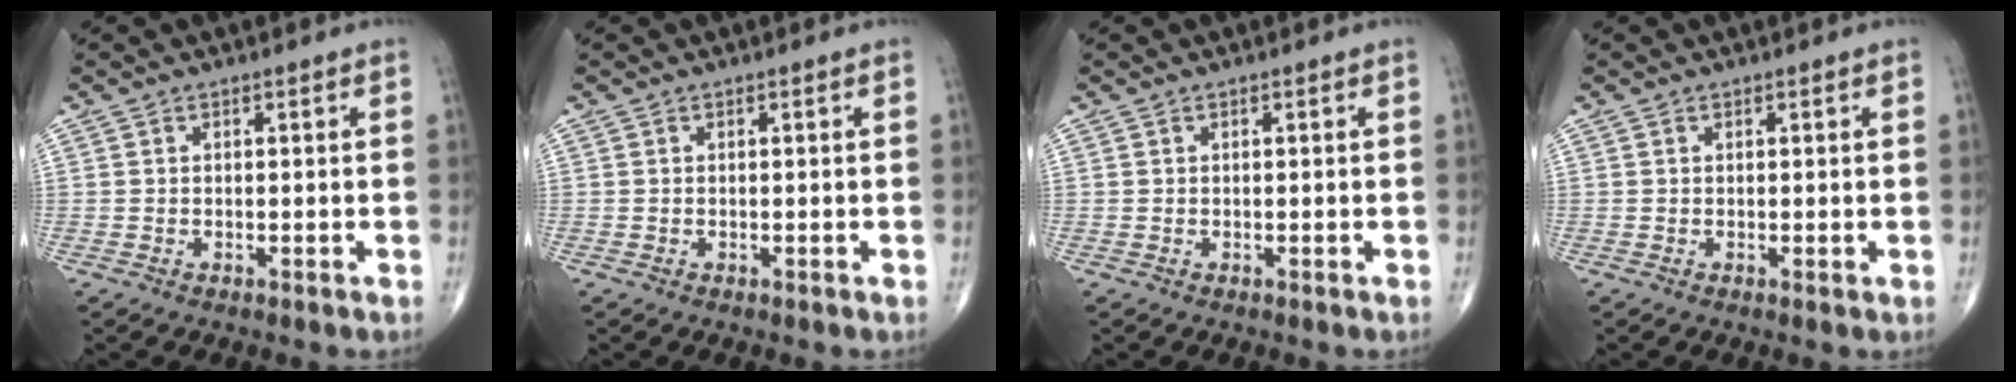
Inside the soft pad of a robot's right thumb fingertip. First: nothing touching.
{"total": 0.0}
{"total": 0.0}
{"total": 0.0}